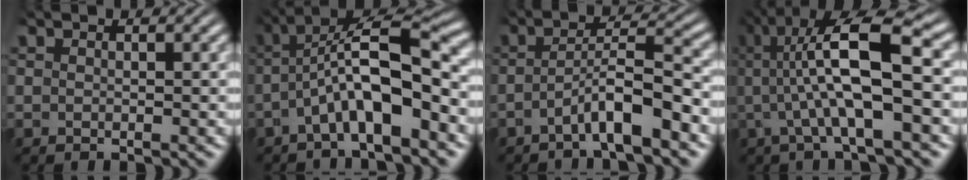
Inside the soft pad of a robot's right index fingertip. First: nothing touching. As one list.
[{"total": 6.5, "force": [-0.4, 2.4, 6.1], "torque": [-0.107, -0.009, -0.003]}, {"total": 4.1, "force": [-2.7, 0.5, 3.0], "torque": [-0.050, 0.002, -0.044]}, {"total": 9.6, "force": [2.4, 3.3, 8.7], "torque": [-0.148, 0.008, 0.032]}]